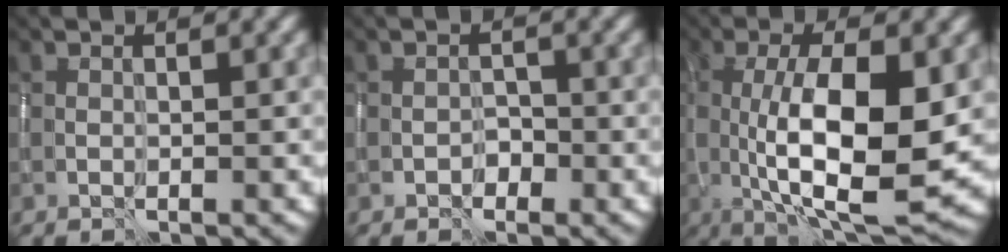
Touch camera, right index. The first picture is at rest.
{"total": 1.0, "force": [-0.7, 0.7, 0.0], "torque": [0.003, 0.001, -0.013]}
{"total": 10.2, "force": [-0.4, 3.2, 9.7], "torque": [-0.158, -0.013, 0.000]}